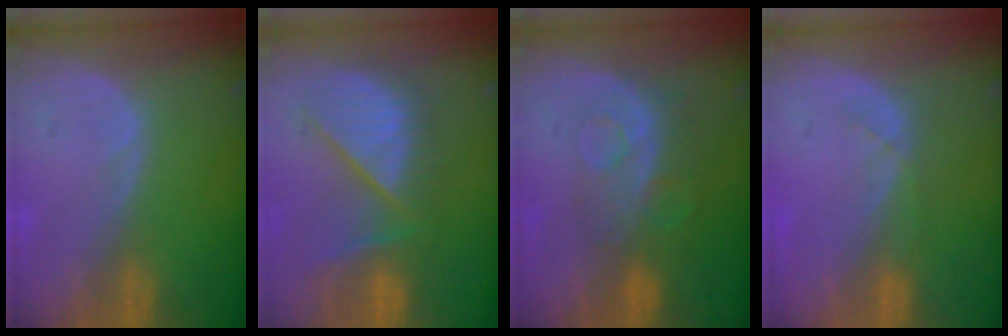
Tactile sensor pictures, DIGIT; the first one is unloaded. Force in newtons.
{"total": 9.7, "press": 9.3, "slide": 3.0}
{"total": 8.4, "press": 7.0, "slide": 4.5}
{"total": 2.1, "press": 1.9, "slide": 0.9}